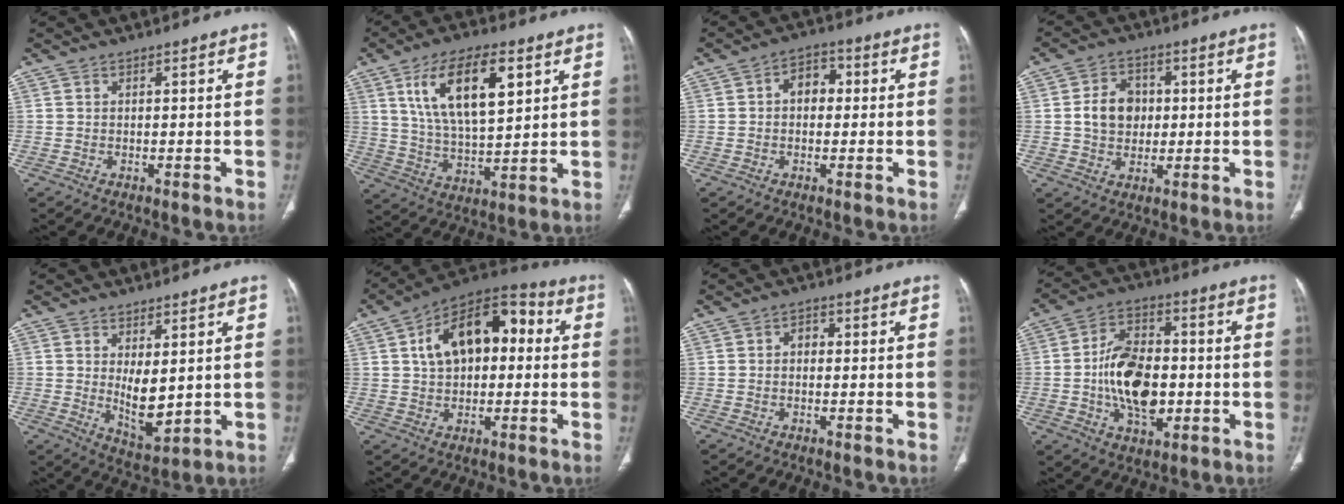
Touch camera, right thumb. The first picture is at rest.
{"total": 16.7, "force": [6.6, 7.3, 13.4], "torque": [-0.220, -0.019, 0.123]}
{"total": 5.5, "force": [0.5, 3.9, 3.8], "torque": [-0.039, 0.017, -0.003]}
{"total": 8.1, "force": [0.5, 6.5, 4.8], "torque": [-0.057, 0.006, 0.007]}
{"total": 7.6, "force": [0.7, 3.6, 6.6], "torque": [-0.089, -0.024, 0.029]}
{"total": 17.0, "force": [3.0, 10.3, 13.2], "torque": [-0.180, 0.039, 0.040]}
{"total": 2.2, "force": [0.0, 1.7, 1.5], "torque": [-0.014, 0.010, -0.007]}
{"total": 15.5, "force": [-1.8, 9.5, 12.1], "torque": [-0.190, 0.019, -0.028]}